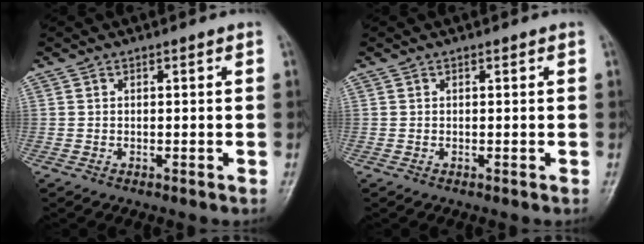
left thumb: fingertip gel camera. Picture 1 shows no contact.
{"total": 0.0}